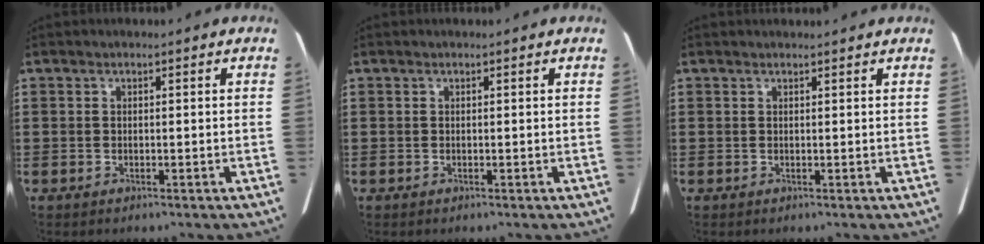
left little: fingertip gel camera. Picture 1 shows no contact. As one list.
[{"total": 0.0}, {"total": 0.7, "force": [0.7, 0.0, 0.2], "torque": [0.003, -0.002, 0.011]}]